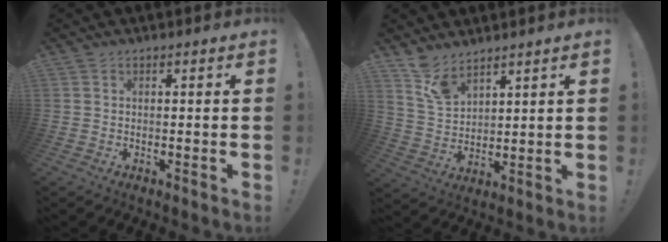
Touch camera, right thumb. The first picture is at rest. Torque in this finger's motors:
{"motor_torque": [0.06, 0.13, 0.18, -0.06, 0.00]}